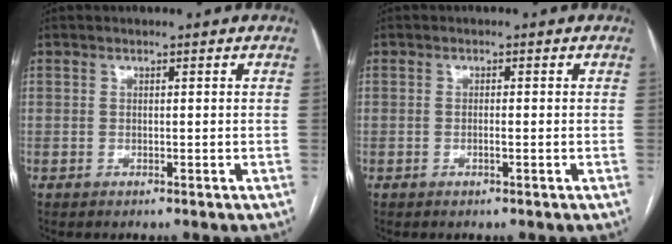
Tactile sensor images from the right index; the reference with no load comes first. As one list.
[{"total": 0.9, "force": [-0.3, 0.0, 0.9], "torque": [-0.016, 0.000, -0.004]}]